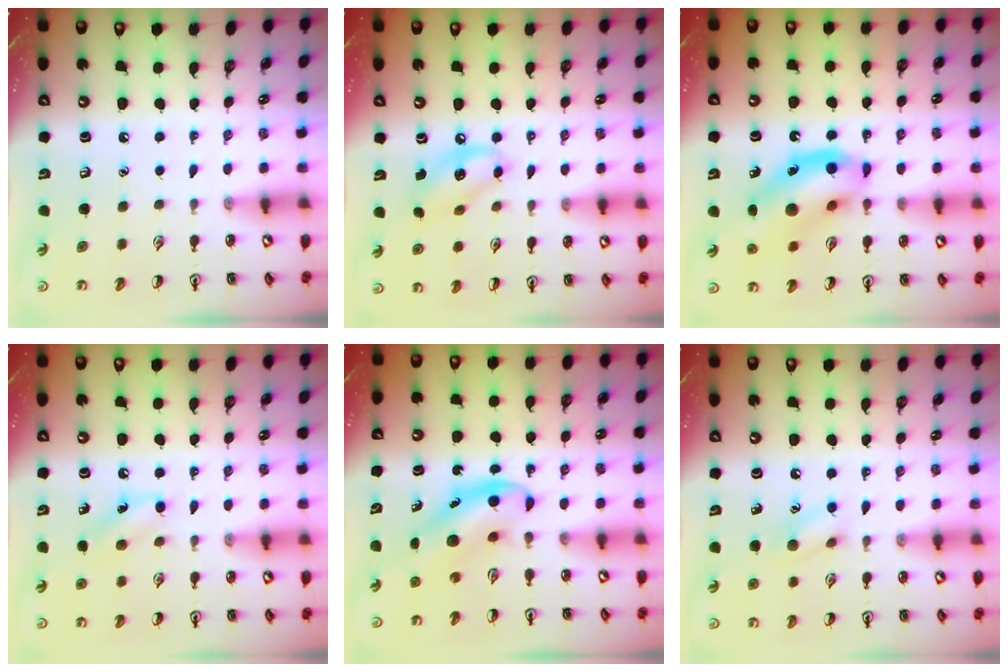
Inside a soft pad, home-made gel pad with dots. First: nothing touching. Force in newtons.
{"total": 8.1, "press": 8.0, "slide": 1.6}
{"total": 14.8, "press": 14.6, "slide": 2.6}
{"total": 7.4, "press": 7.1, "slide": 2.0}
{"total": 5.4, "press": 5.4, "slide": 0.6}
{"total": 7.2, "press": 7.2, "slide": 1.0}